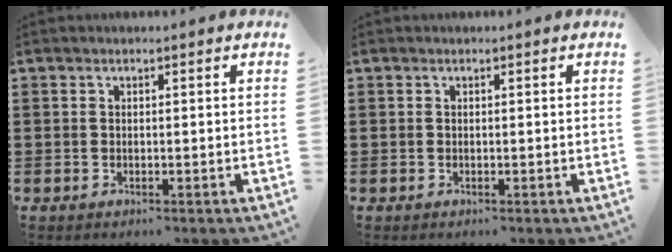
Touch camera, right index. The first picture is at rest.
{"total": 0.0}